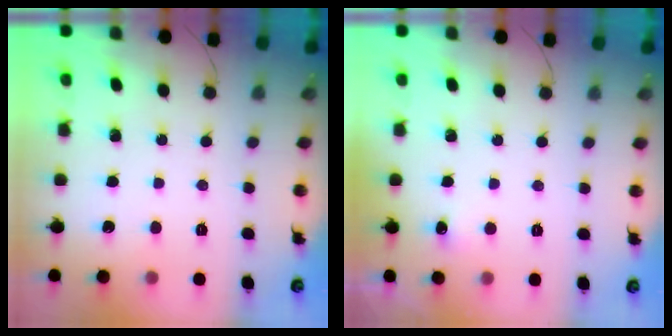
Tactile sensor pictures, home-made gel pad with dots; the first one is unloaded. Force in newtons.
{"total": 3.0, "press": 2.7, "slide": 1.3}